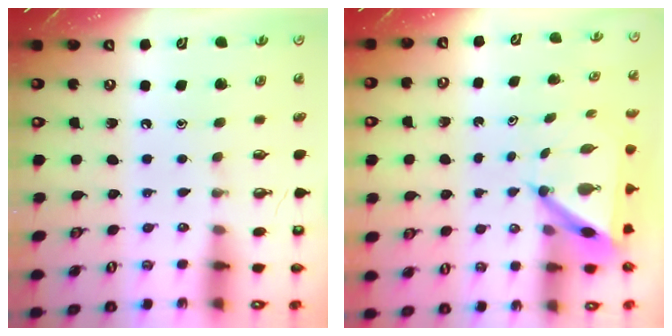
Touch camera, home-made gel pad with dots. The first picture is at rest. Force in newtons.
{"total": 5.7, "press": 5.6, "slide": 0.4}